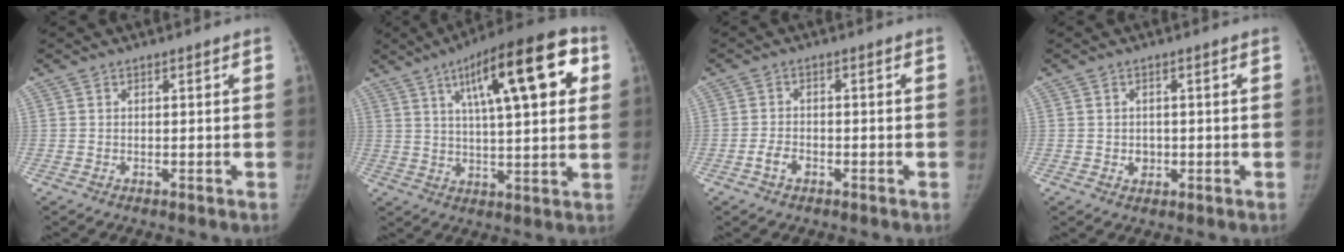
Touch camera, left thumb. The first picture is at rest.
{"total": 20.3, "force": [7.5, 6.0, 17.9], "torque": [-0.242, 0.006, 0.109]}
{"total": 2.7, "force": [-1.7, 1.7, 1.3], "torque": [-0.026, 0.014, -0.029]}
{"total": 2.2, "force": [-0.6, 2.0, 0.8], "torque": [0.002, 0.003, -0.005]}